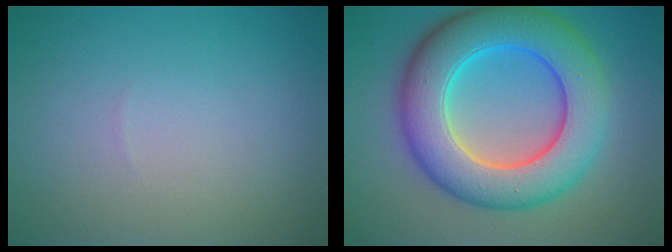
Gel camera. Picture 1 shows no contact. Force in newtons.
{"total": 10.8, "press": 10.7, "slide": 0.4}